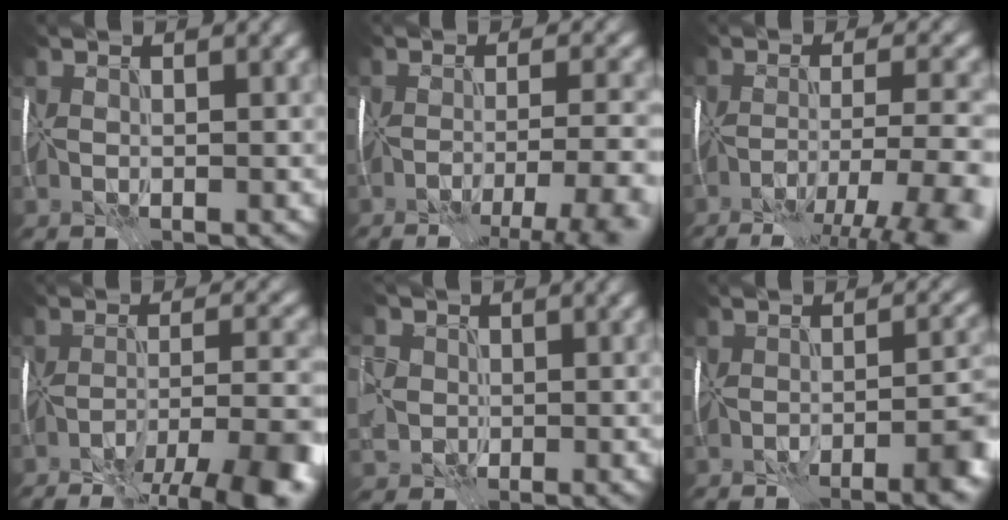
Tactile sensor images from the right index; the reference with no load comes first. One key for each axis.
{"total": 8.2, "fx": -6.4, "fy": 0.8, "fz": 5.2, "tx": -0.073, "ty": -0.018, "tz": -0.083}
{"total": 11.2, "fx": -8.5, "fy": 1.6, "fz": 7.2, "tx": -0.117, "ty": -0.027, "tz": -0.114}
{"total": 9.6, "fx": -7.2, "fy": 1.1, "fz": 6.3, "tx": -0.095, "ty": -0.008, "tz": -0.109}
{"total": 3.3, "fx": -0.3, "fy": 3.1, "fz": 1.2, "tx": -0.035, "ty": 0.009, "tz": -0.013}
{"total": 6.7, "fx": -4.5, "fy": 1.1, "fz": 4.8, "tx": -0.054, "ty": -0.009, "tz": -0.063}